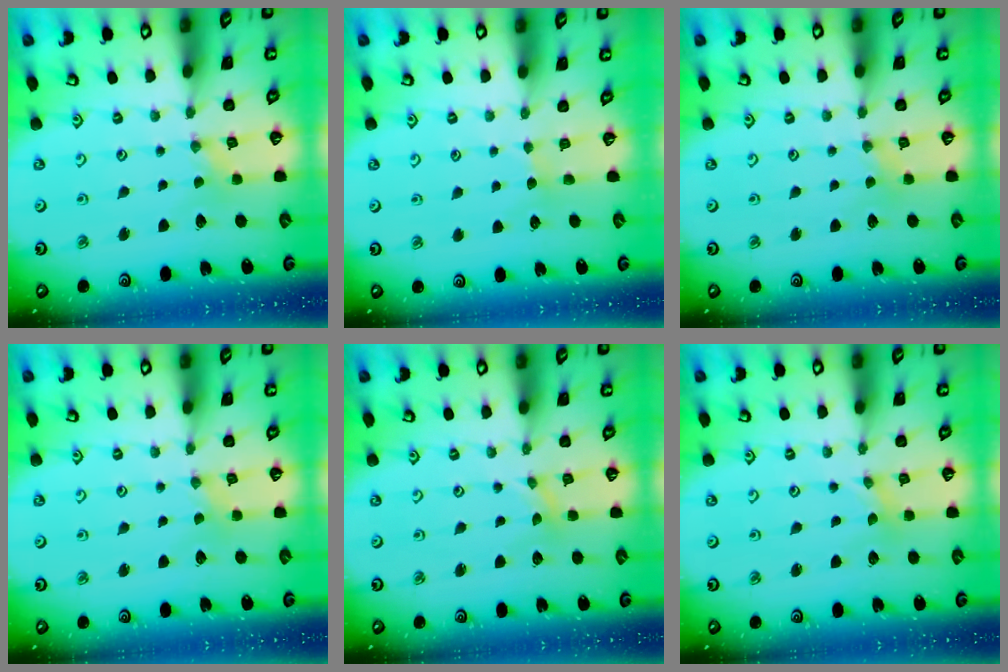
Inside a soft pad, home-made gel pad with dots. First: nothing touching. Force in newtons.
{"total": 2.9, "press": 2.9, "slide": 0.4}
{"total": 2.1, "press": 2.1, "slide": 0.6}
{"total": 0.0}
{"total": 0.0}
{"total": 0.0}